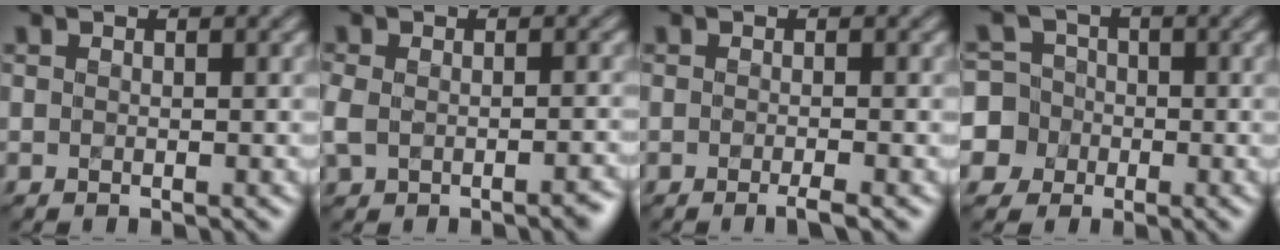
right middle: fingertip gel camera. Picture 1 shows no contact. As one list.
[{"total": 2.5, "force": [-1.4, 1.3, 1.7], "torque": [-0.039, 0.004, -0.023]}, {"total": 1.4, "force": [-0.8, 0.2, 1.2], "torque": [-0.011, 0.003, -0.017]}, {"total": 7.0, "force": [-2.4, 6.5, 0.8], "torque": [-0.022, 0.013, -0.072]}]